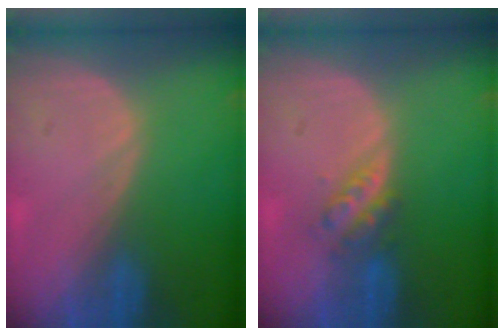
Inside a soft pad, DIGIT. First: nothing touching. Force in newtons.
{"total": 4.1, "press": 3.6, "slide": 2.1}